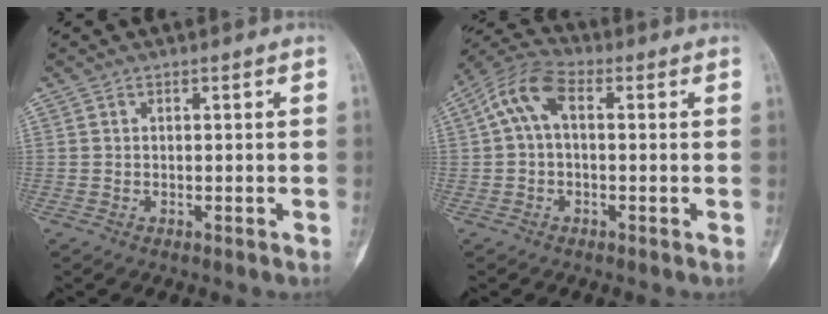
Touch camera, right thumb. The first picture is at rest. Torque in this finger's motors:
{"motor_torque": [0.76, 0.80, 0.03, -0.01, 0.07]}